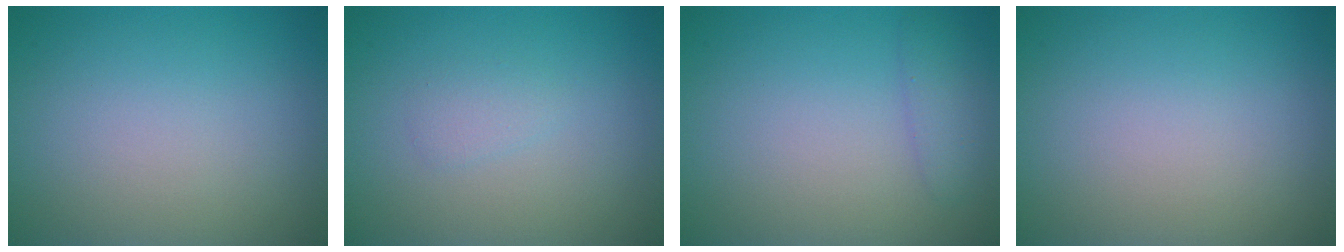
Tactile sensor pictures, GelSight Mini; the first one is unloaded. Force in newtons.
{"total": 1.0, "press": 1.0, "slide": 0.1}
{"total": 1.5, "press": 1.5, "slide": 0.1}
{"total": 0.0}